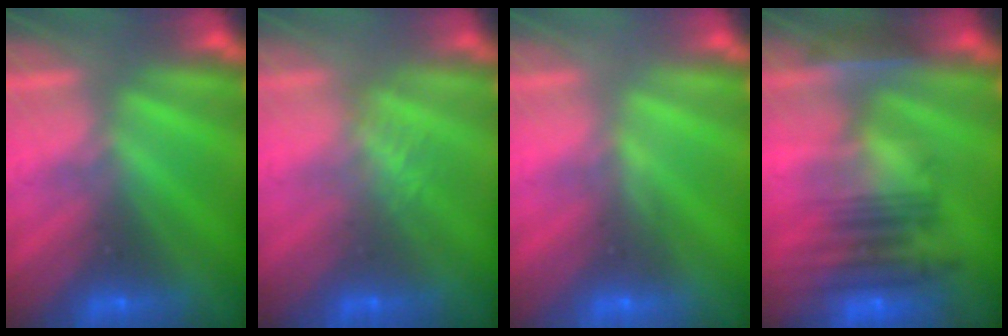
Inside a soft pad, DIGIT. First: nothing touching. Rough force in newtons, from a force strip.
{"total": 1.2}
{"total": 2.9}
{"total": 7.0}